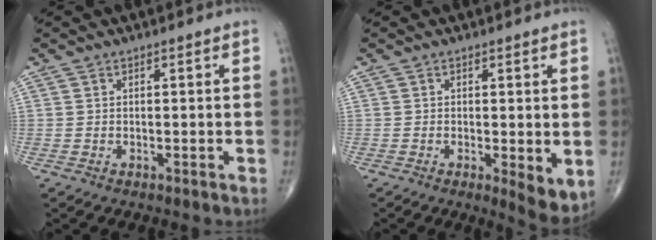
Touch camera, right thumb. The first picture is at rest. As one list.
[{"total": 5.2, "force": [-0.6, 1.7, 4.9], "torque": [-0.070, -0.017, -0.010]}]